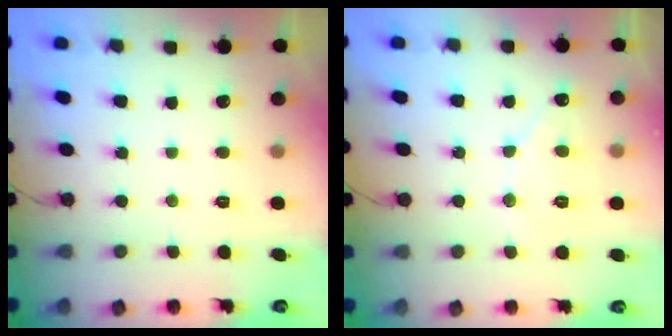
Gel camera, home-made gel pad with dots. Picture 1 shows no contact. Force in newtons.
{"total": 5.6, "press": 5.6, "slide": 0.5}